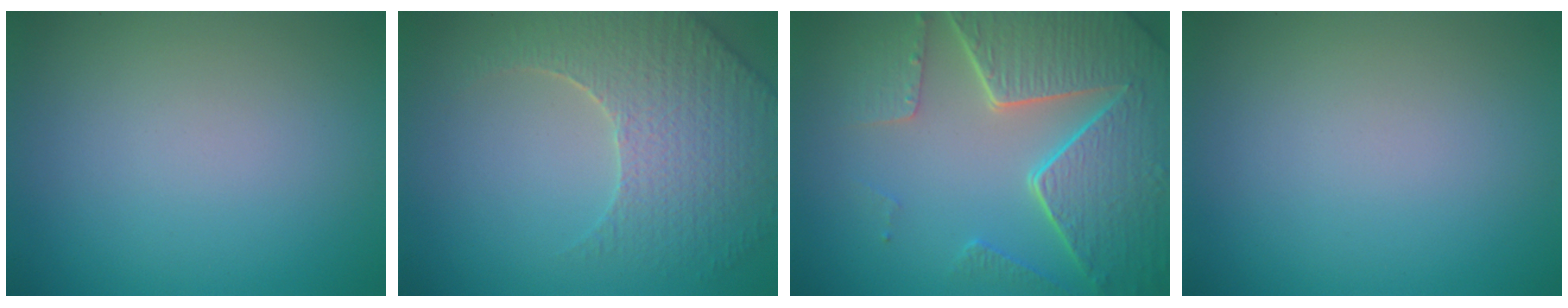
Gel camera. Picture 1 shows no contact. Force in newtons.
{"total": 5.2, "press": 4.7, "slide": 2.2}
{"total": 8.3, "press": 5.9, "slide": 5.8}
{"total": 0.0}